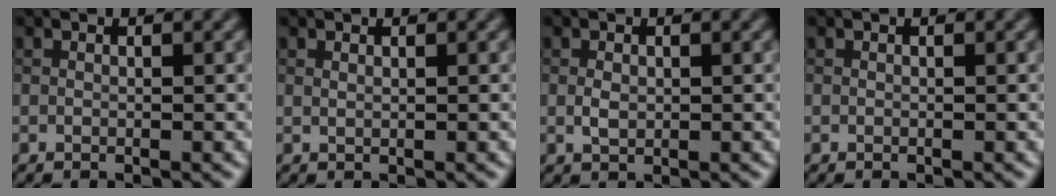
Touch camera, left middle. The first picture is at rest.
{"total": 0.5, "force": [0.4, 0.1, 0.3], "torque": [-0.006, -0.002, 0.007]}
{"total": 1.3, "force": [0.1, 0.9, 0.9], "torque": [-0.021, -0.001, 0.002]}
{"total": 0.0}